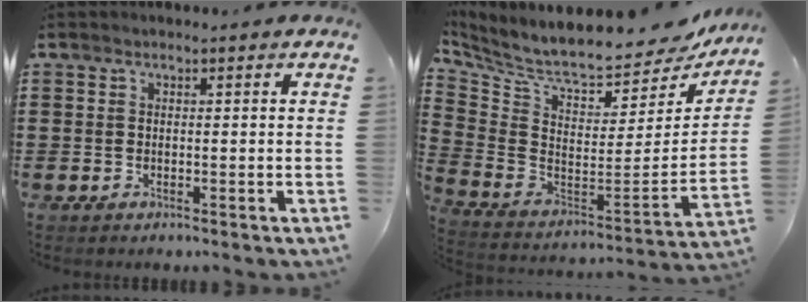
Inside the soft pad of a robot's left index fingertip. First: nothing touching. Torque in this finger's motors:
{"motor_torque": [2.14, 0.00, 1.05, 0.21]}